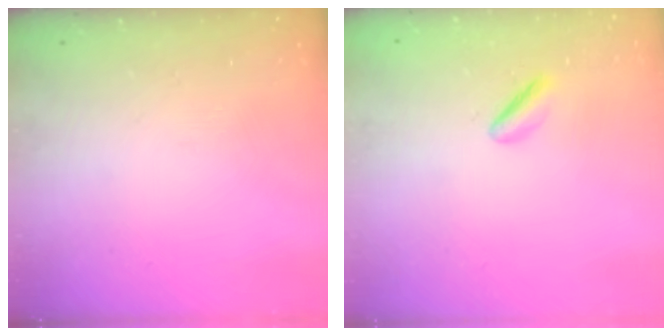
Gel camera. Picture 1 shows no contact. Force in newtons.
{"total": 2.0, "press": 1.9, "slide": 0.6}